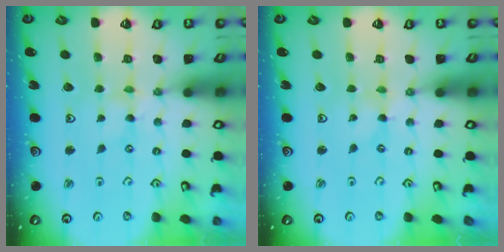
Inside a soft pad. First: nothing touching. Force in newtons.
{"total": 0.0}